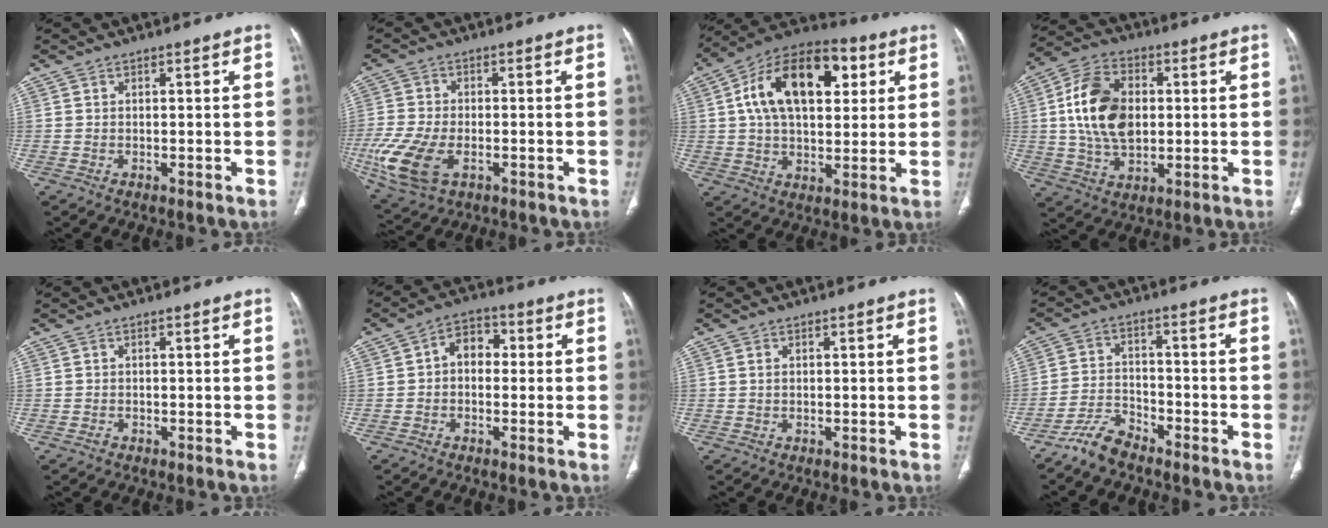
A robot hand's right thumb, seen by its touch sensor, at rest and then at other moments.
{"total": 12.3, "force": [-4.0, 7.1, 9.2], "torque": [-0.214, -0.002, -0.069]}
{"total": 20.7, "force": [5.8, 11.7, 16.0], "torque": [-0.235, 0.012, 0.084]}
{"total": 14.9, "force": [1.3, 9.7, 11.2], "torque": [-0.192, 0.008, 0.023]}
{"total": 0.7, "force": [-0.4, 0.5, 0.3], "torque": [-0.004, 0.001, -0.008]}
{"total": 6.0, "force": [0.2, 4.3, 4.1], "torque": [-0.041, 0.021, -0.010]}
{"total": 0.6, "force": [0.1, 0.4, 0.4], "torque": [-0.012, 0.003, 0.004]}
{"total": 5.9, "force": [-5.1, 2.0, 2.1], "torque": [-0.044, 0.025, -0.102]}